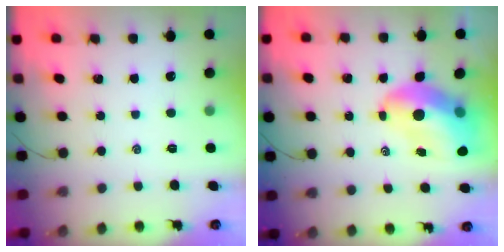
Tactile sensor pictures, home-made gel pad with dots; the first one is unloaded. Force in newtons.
{"total": 10.3, "press": 9.8, "slide": 3.1}